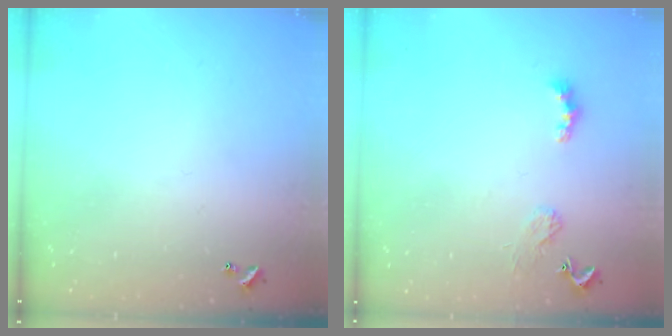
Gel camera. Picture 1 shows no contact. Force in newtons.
{"total": 2.4, "press": 2.3, "slide": 0.5}